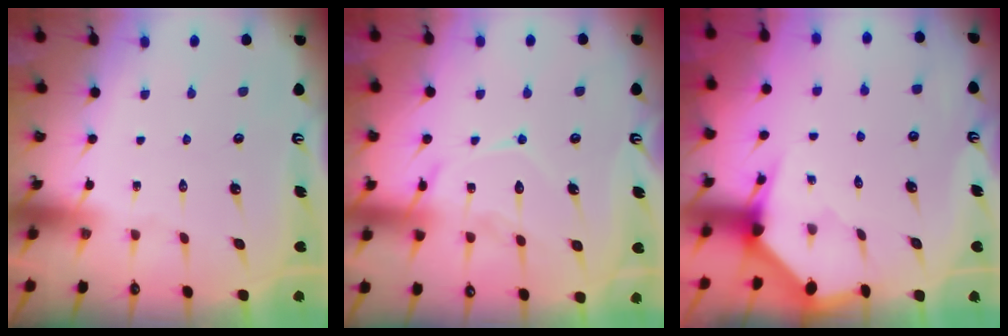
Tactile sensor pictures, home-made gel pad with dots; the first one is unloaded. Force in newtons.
{"total": 14.0, "press": 14.0, "slide": 1.2}
{"total": 3.2, "press": 3.2, "slide": 0.1}